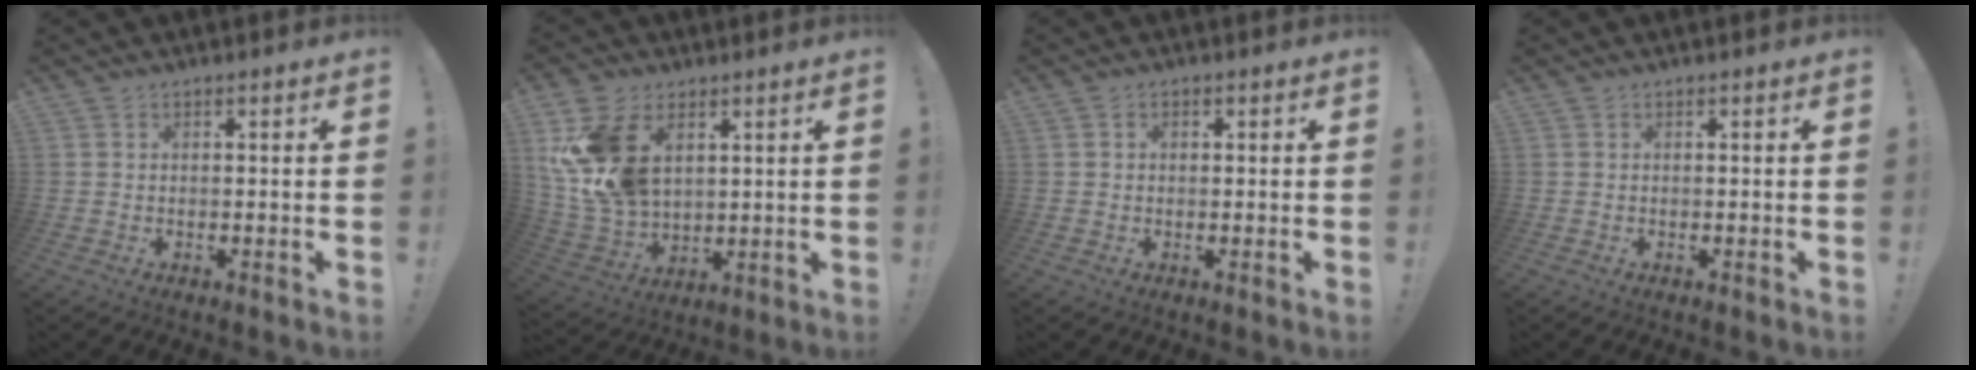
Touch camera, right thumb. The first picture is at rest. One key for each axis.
{"total": 17.5, "fx": 5.7, "fy": 12.2, "fz": 11.2, "tx": -0.227, "ty": -0.031, "tz": 0.112}
{"total": 1.0, "fx": 0.0, "fy": 0.9, "fz": 0.4, "tx": -0.001, "ty": 0.001, "tz": -0.001}
{"total": 0.0}